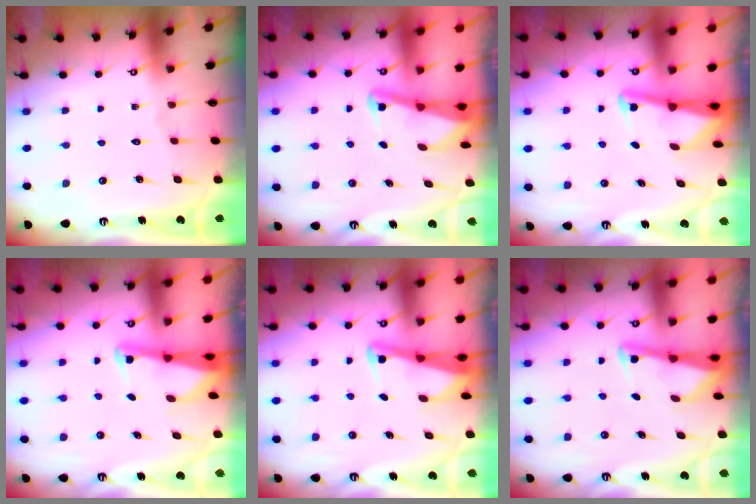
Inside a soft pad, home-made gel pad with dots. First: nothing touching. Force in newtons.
{"total": 2.2, "press": 2.2, "slide": 0.3}
{"total": 3.0, "press": 3.0, "slide": 0.4}
{"total": 2.7, "press": 2.7, "slide": 0.2}
{"total": 2.5, "press": 2.5, "slide": 0.2}
{"total": 3.3, "press": 3.3, "slide": 0.3}